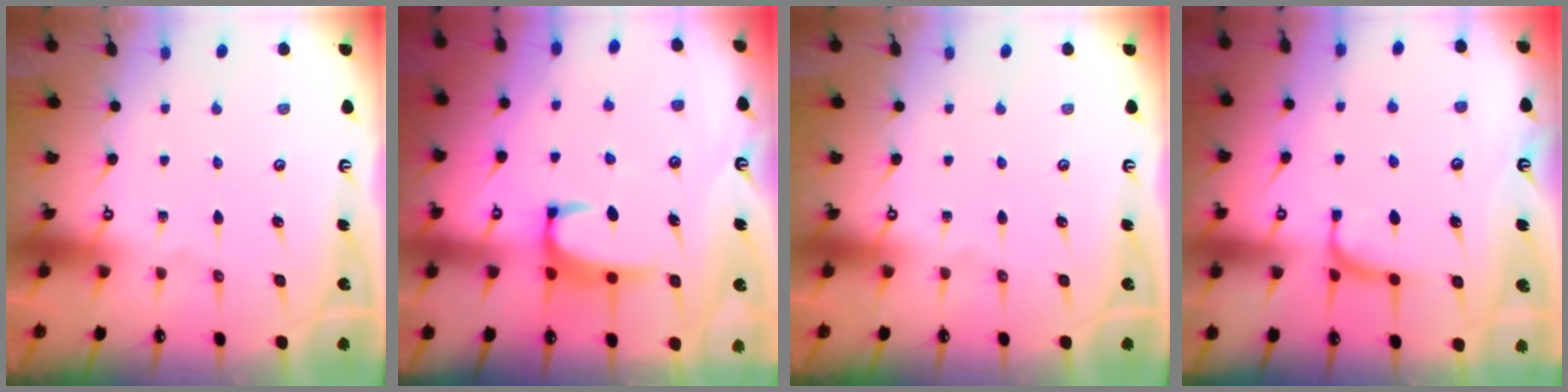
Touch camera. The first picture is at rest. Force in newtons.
{"total": 1.8, "press": 1.7, "slide": 0.6}
{"total": 0.0}
{"total": 0.0}